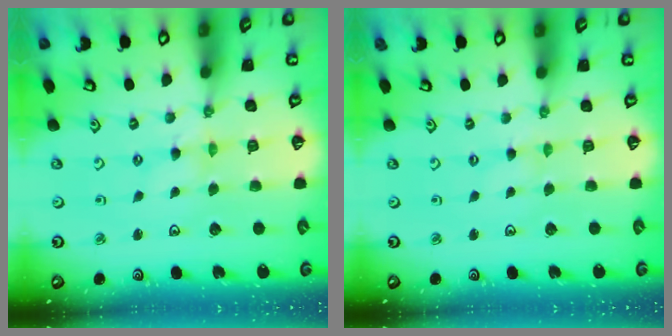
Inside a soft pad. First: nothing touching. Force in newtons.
{"total": 0.0}